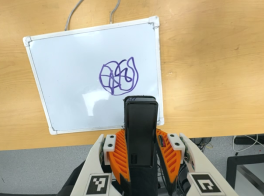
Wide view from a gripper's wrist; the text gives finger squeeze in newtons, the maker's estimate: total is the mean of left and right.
{"total": 4.8, "left": 3.1, "right": 6.4}